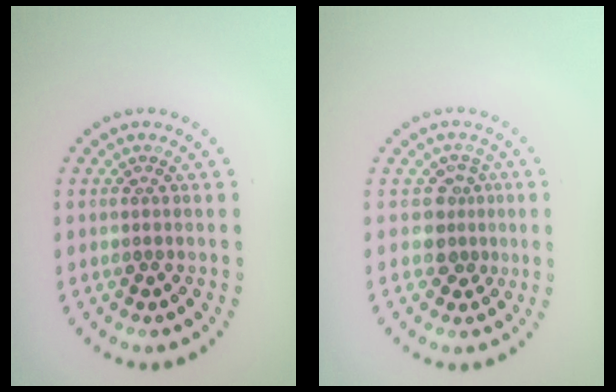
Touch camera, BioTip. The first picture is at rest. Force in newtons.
{"total": 2.3, "press": 1.7, "slide": 1.5}